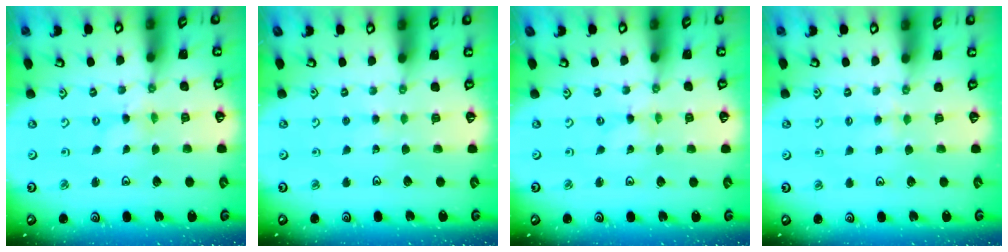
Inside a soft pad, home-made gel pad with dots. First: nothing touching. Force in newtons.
{"total": 2.5, "press": 2.5, "slide": 0.3}
{"total": 0.0}
{"total": 3.5, "press": 3.5, "slide": 0.5}